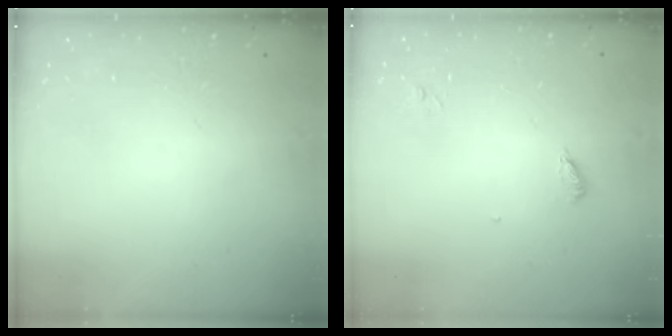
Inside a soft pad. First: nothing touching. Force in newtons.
{"total": 4.0, "press": 4.0, "slide": 0.4}